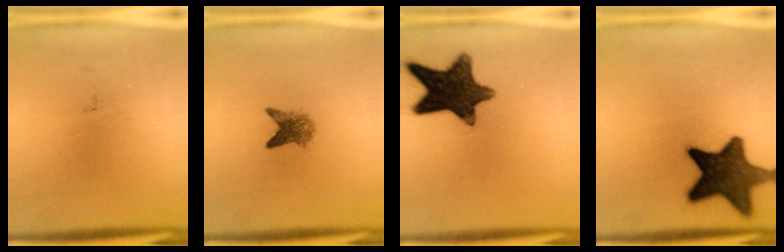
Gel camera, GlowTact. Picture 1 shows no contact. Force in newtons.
{"total": 3.2}
{"total": 13.7}
{"total": 14.1}